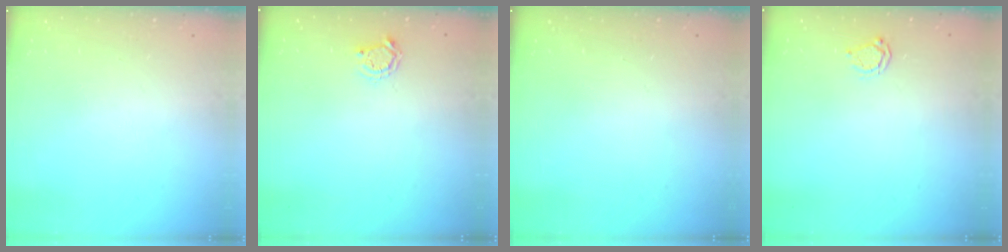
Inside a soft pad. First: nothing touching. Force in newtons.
{"total": 3.8, "press": 3.8, "slide": 0.4}
{"total": 0.0}
{"total": 3.2, "press": 3.2, "slide": 0.4}